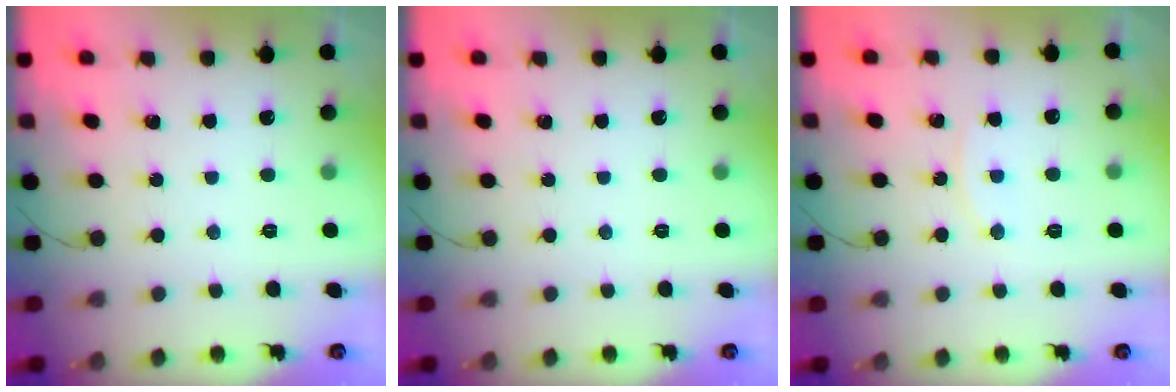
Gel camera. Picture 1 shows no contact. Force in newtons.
{"total": 0.0}
{"total": 6.4, "press": 6.4, "slide": 0.3}